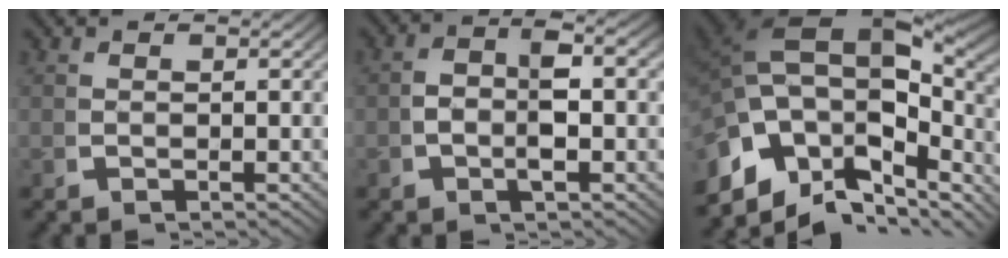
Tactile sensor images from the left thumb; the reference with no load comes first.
{"total": 4.1, "force": [-0.3, 2.1, 3.5], "torque": [-0.068, -0.008, -0.004]}
{"total": 17.8, "force": [-1.0, 12.4, 12.7], "torque": [-0.230, -0.031, -0.004]}